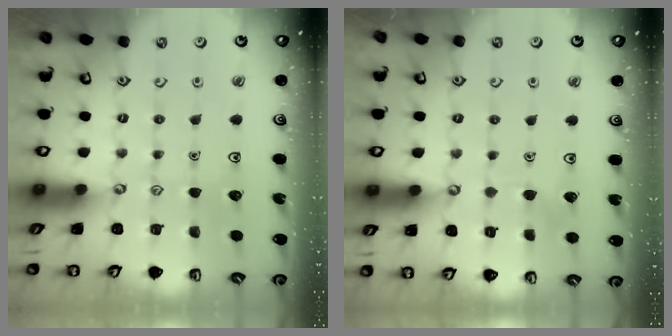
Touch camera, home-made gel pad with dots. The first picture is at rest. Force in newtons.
{"total": 2.7, "press": 2.7, "slide": 0.1}